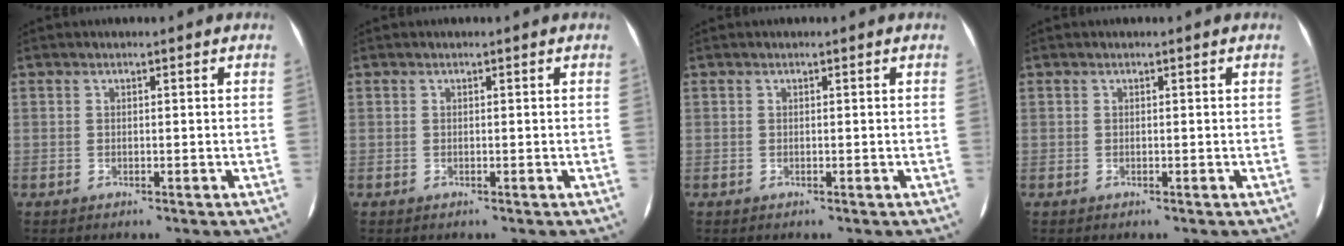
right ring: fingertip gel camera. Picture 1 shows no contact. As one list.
[{"total": 0.0}, {"total": 0.0}, {"total": 0.0}]